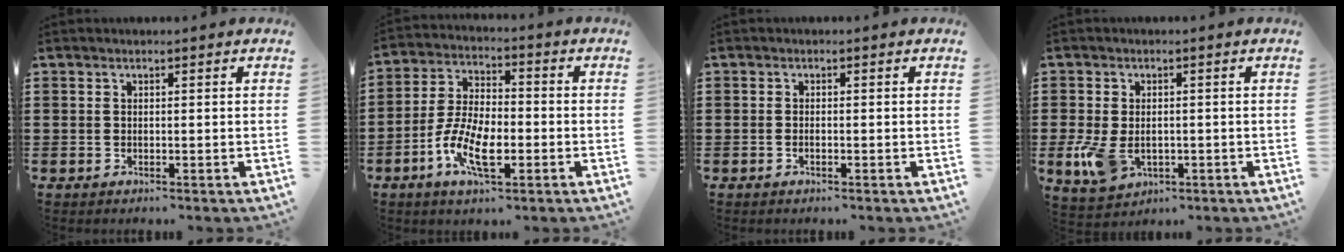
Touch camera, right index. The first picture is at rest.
{"total": 9.2, "force": [-3.5, 3.9, 7.6], "torque": [-0.179, -0.012, -0.070]}
{"total": 0.7, "force": [-0.4, 0.2, 0.6], "torque": [-0.012, -0.005, -0.006]}
{"total": 5.4, "force": [-1.2, 3.5, 3.9], "torque": [-0.105, -0.005, -0.028]}